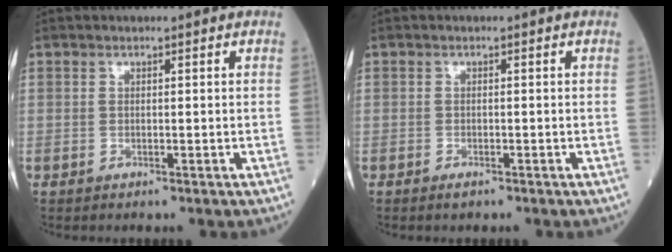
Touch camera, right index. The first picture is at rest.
{"total": 1.0, "force": [-0.8, 0.3, 0.5], "torque": [-0.010, 0.000, -0.011]}